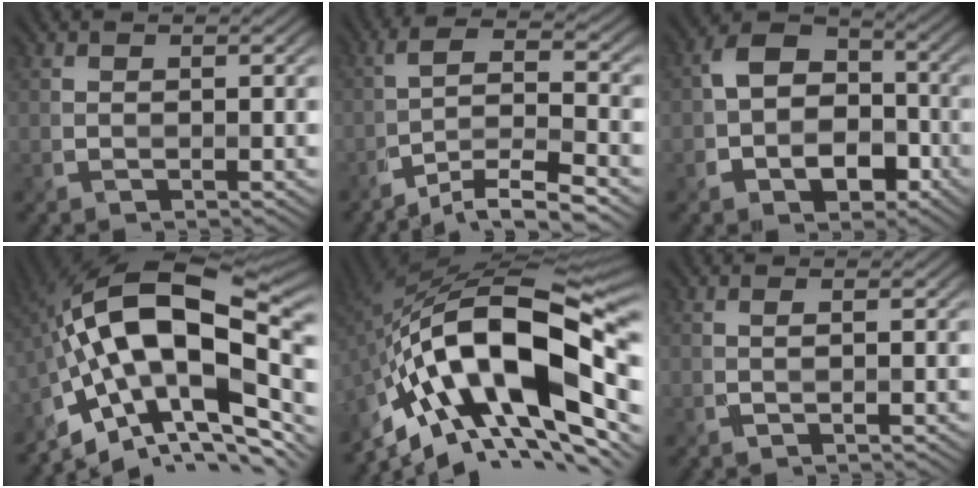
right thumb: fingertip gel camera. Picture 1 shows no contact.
{"total": 8.8, "force": [-5.9, 2.0, 6.3], "torque": [-0.103, 0.007, -0.106]}
{"total": 8.0, "force": [-2.4, 5.9, 4.9], "torque": [-0.092, -0.004, -0.044]}
{"total": 18.9, "force": [-2.9, 9.2, 16.2], "torque": [-0.285, 0.006, -0.055]}
{"total": 20.0, "force": [-4.6, 8.9, 17.3], "torque": [-0.322, -0.003, -0.088]}
{"total": 0.7, "force": [0.1, 0.2, 0.7], "torque": [-0.010, 0.003, 0.001]}